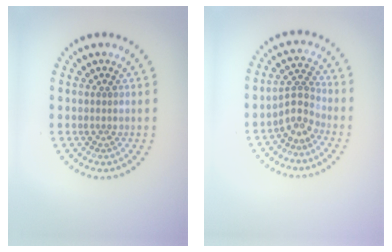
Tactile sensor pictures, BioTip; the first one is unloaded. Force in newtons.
{"total": 2.5, "press": 1.8, "slide": 1.7}